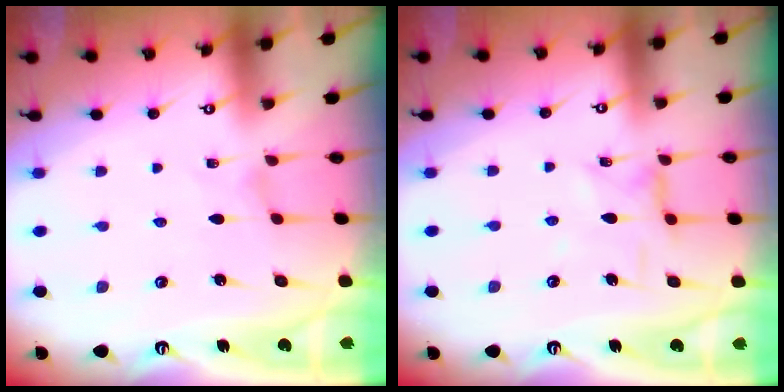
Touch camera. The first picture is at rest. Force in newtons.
{"total": 1.8, "press": 1.8, "slide": 0.3}